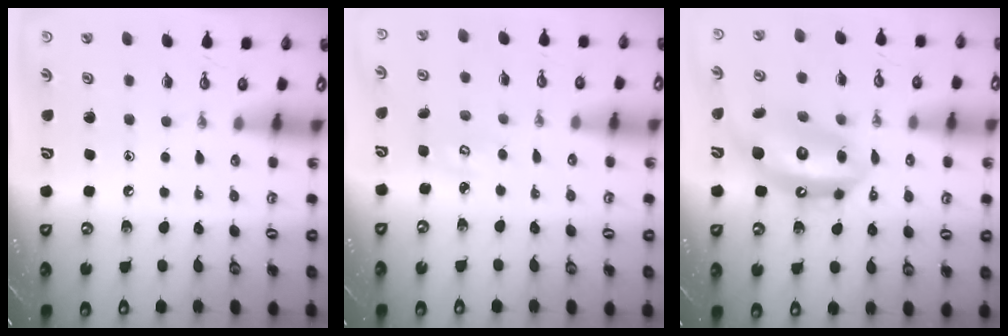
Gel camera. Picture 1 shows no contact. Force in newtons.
{"total": 2.5, "press": 2.5, "slide": 0.2}
{"total": 14.9, "press": 14.9, "slide": 1.2}